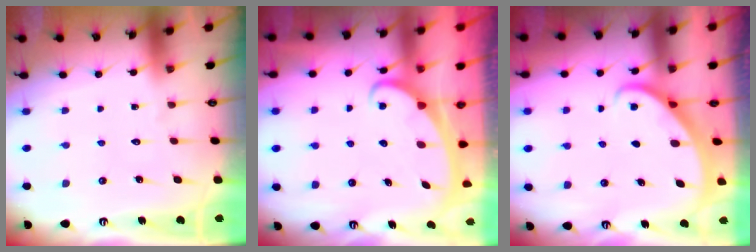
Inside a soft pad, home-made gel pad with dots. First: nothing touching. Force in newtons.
{"total": 2.4, "press": 2.4, "slide": 0.3}
{"total": 1.9, "press": 1.9, "slide": 0.2}